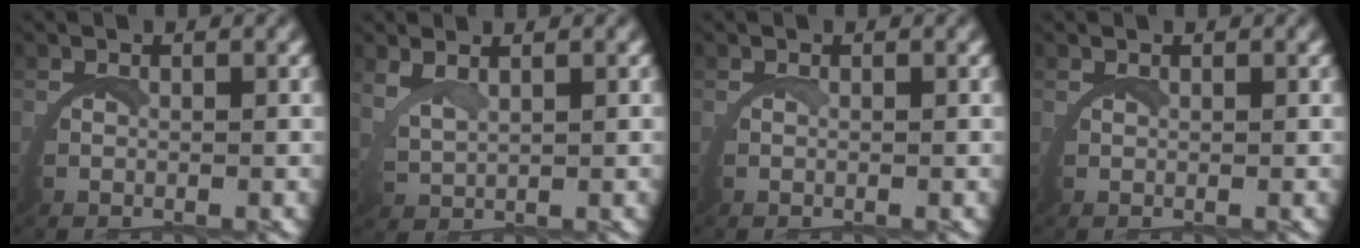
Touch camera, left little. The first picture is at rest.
{"total": 2.0, "force": [1.9, 0.0, 0.6], "torque": [-0.031, -0.003, 0.045]}
{"total": 0.0}
{"total": 0.6, "force": [0.5, -0.3, 0.0], "torque": [-0.001, 0.000, 0.011]}